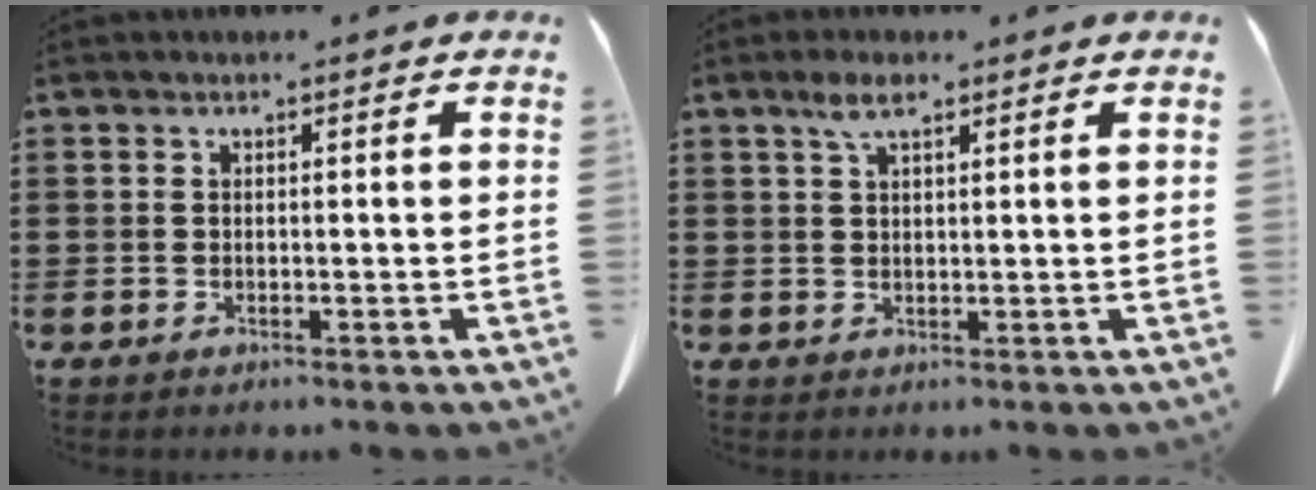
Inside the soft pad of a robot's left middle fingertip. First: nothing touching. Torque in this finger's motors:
{"motor_torque": [1.22, 0.92, 0.11, 0.07]}